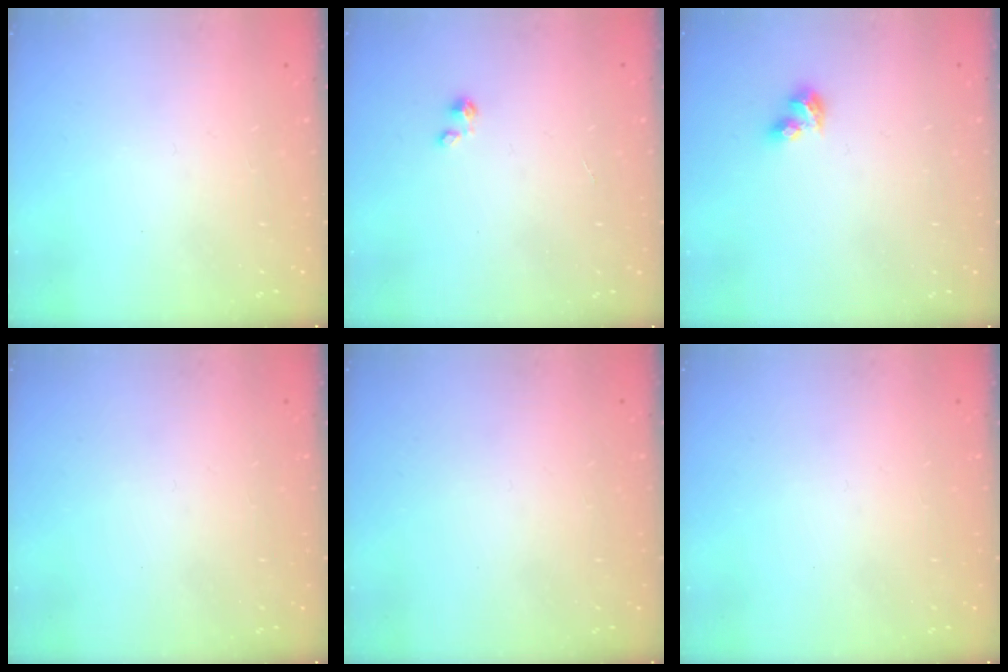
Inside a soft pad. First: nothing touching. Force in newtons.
{"total": 0.0}
{"total": 6.1, "press": 6.0, "slide": 0.9}
{"total": 0.0}
{"total": 0.0}
{"total": 0.0}